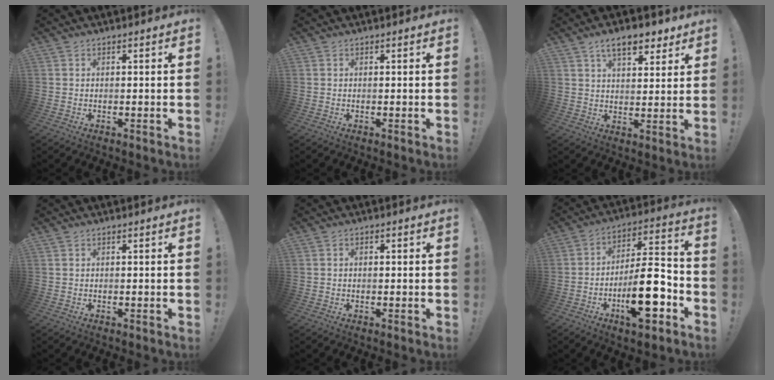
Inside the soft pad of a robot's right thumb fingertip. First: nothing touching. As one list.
[{"total": 0.0}, {"total": 9.6, "force": [6.1, 4.3, 6.0], "torque": [-0.087, -0.021, 0.109]}, {"total": 0.0}, {"total": 0.8, "force": [0.0, 0.5, 0.6], "torque": [-0.004, 0.000, -0.001]}, {"total": 17.9, "force": [-7.3, 6.8, 14.9], "torque": [-0.242, 0.046, -0.115]}]